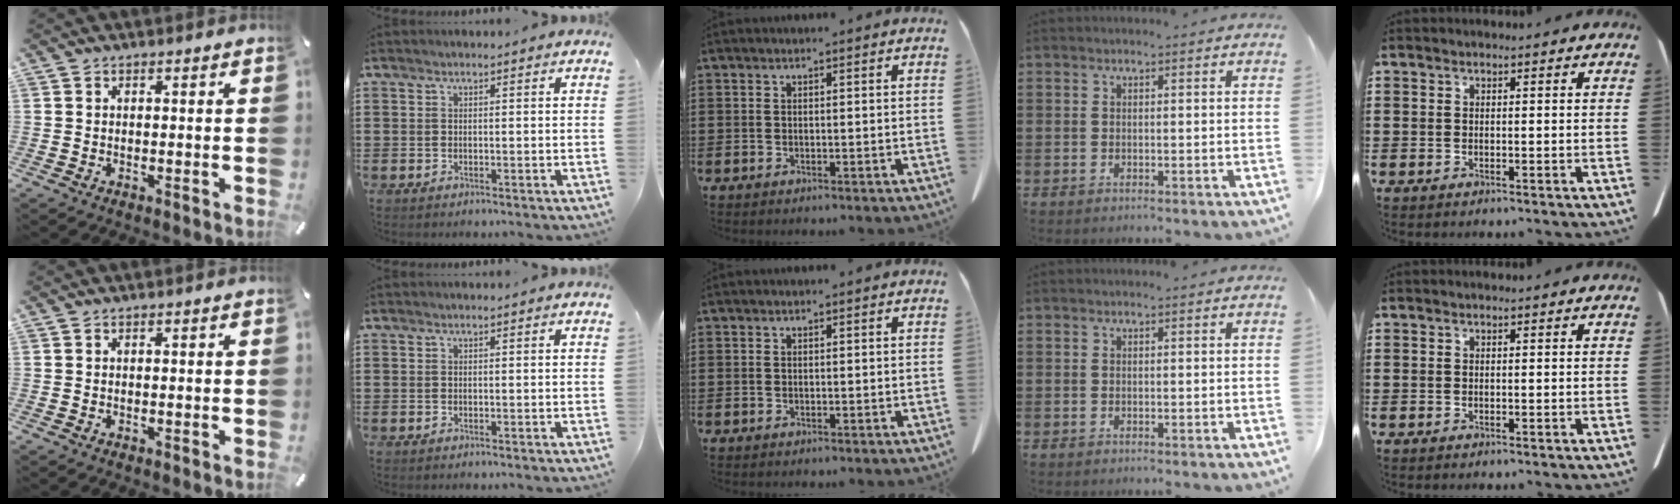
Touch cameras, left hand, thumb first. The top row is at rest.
{}